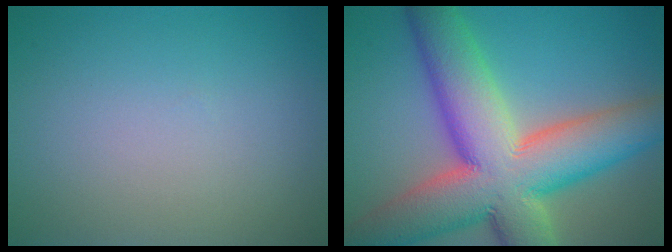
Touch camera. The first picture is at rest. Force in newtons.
{"total": 15.0, "press": 14.9, "slide": 1.2}